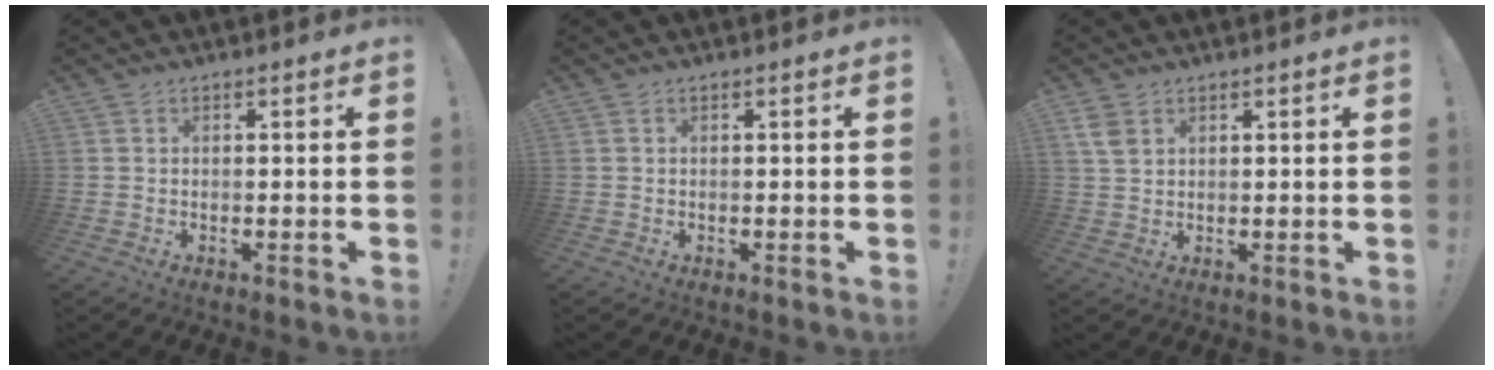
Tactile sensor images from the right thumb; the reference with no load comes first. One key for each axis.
{"total": 0.0}
{"total": 4.5, "fx": 2.4, "fy": 2.8, "fz": 2.7, "tx": -0.047, "ty": -0.002, "tz": 0.047}